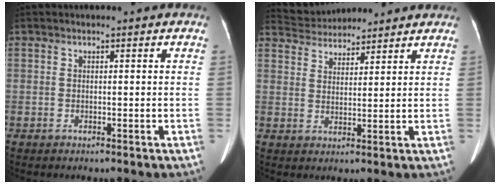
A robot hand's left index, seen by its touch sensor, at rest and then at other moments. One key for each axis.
{"total": 8.3, "fx": 7.9, "fy": 1.9, "fz": 1.4, "tx": -0.027, "ty": 0.036, "tz": 0.129}